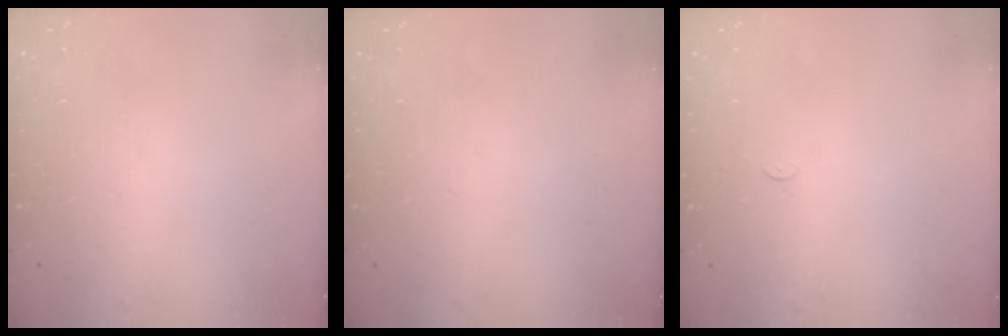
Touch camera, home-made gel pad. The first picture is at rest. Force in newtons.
{"total": 0.0}
{"total": 2.3, "press": 2.3, "slide": 0.3}